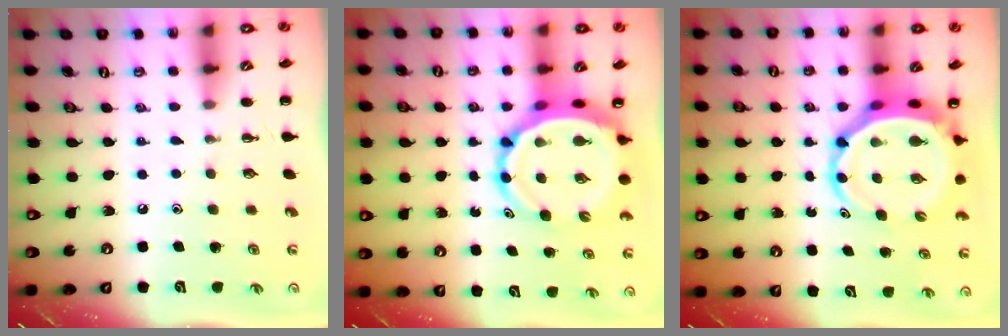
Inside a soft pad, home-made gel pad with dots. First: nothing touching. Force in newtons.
{"total": 10.2, "press": 9.7, "slide": 3.3}
{"total": 7.7, "press": 7.4, "slide": 2.1}